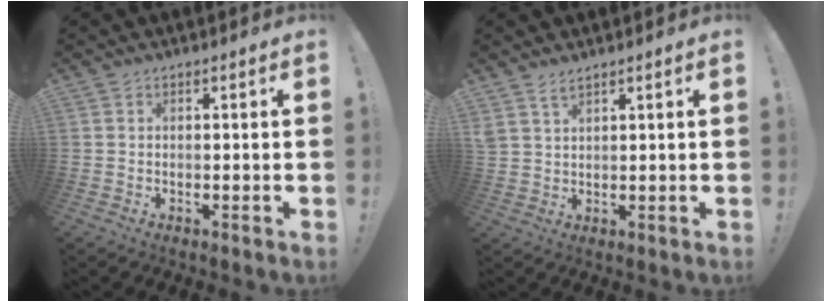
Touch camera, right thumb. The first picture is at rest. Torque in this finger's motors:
{"motor_torque": [1.55, 1.18, 0.49, 0.44, 0.18]}